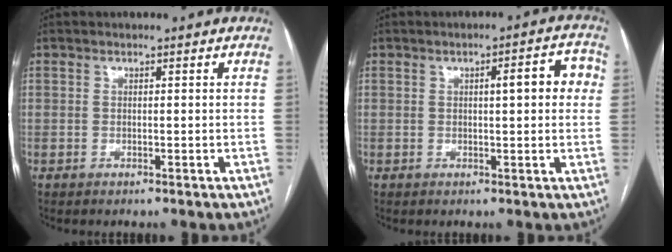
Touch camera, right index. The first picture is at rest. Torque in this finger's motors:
{"motor_torque": [0.22, 0.05, 0.14, 0.04]}